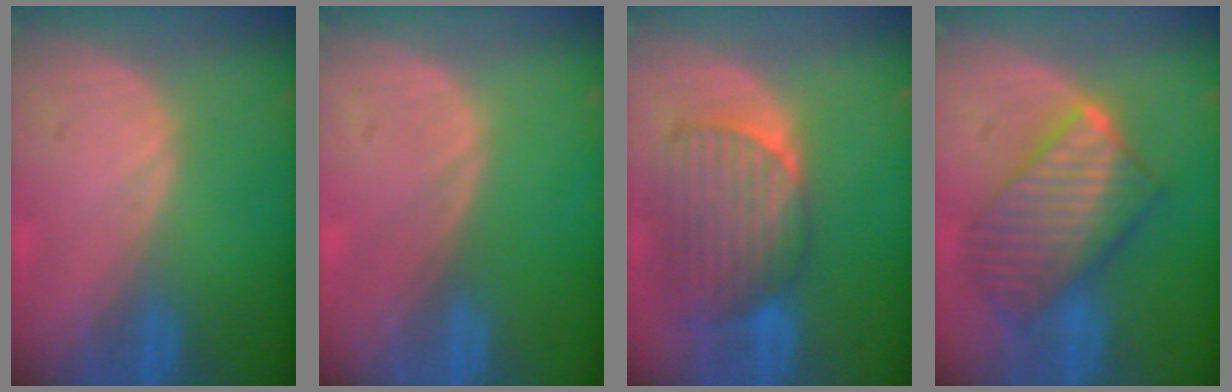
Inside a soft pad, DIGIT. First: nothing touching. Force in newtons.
{"total": 0.0}
{"total": 9.1, "press": 8.4, "slide": 3.5}
{"total": 10.2, "press": 10.1, "slide": 0.8}